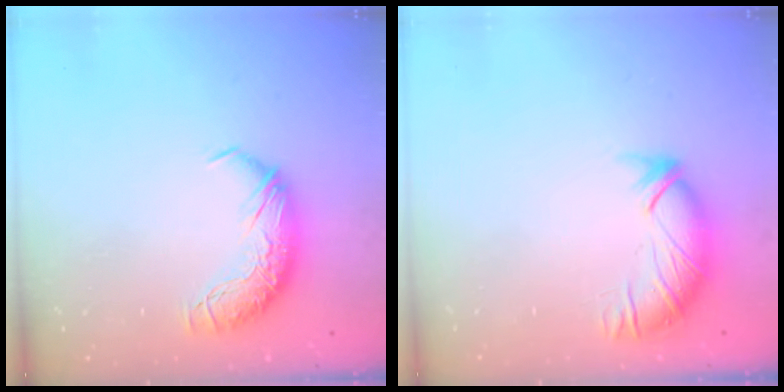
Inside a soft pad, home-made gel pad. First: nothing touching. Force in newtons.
{"total": 3.5, "press": 3.2, "slide": 1.3}